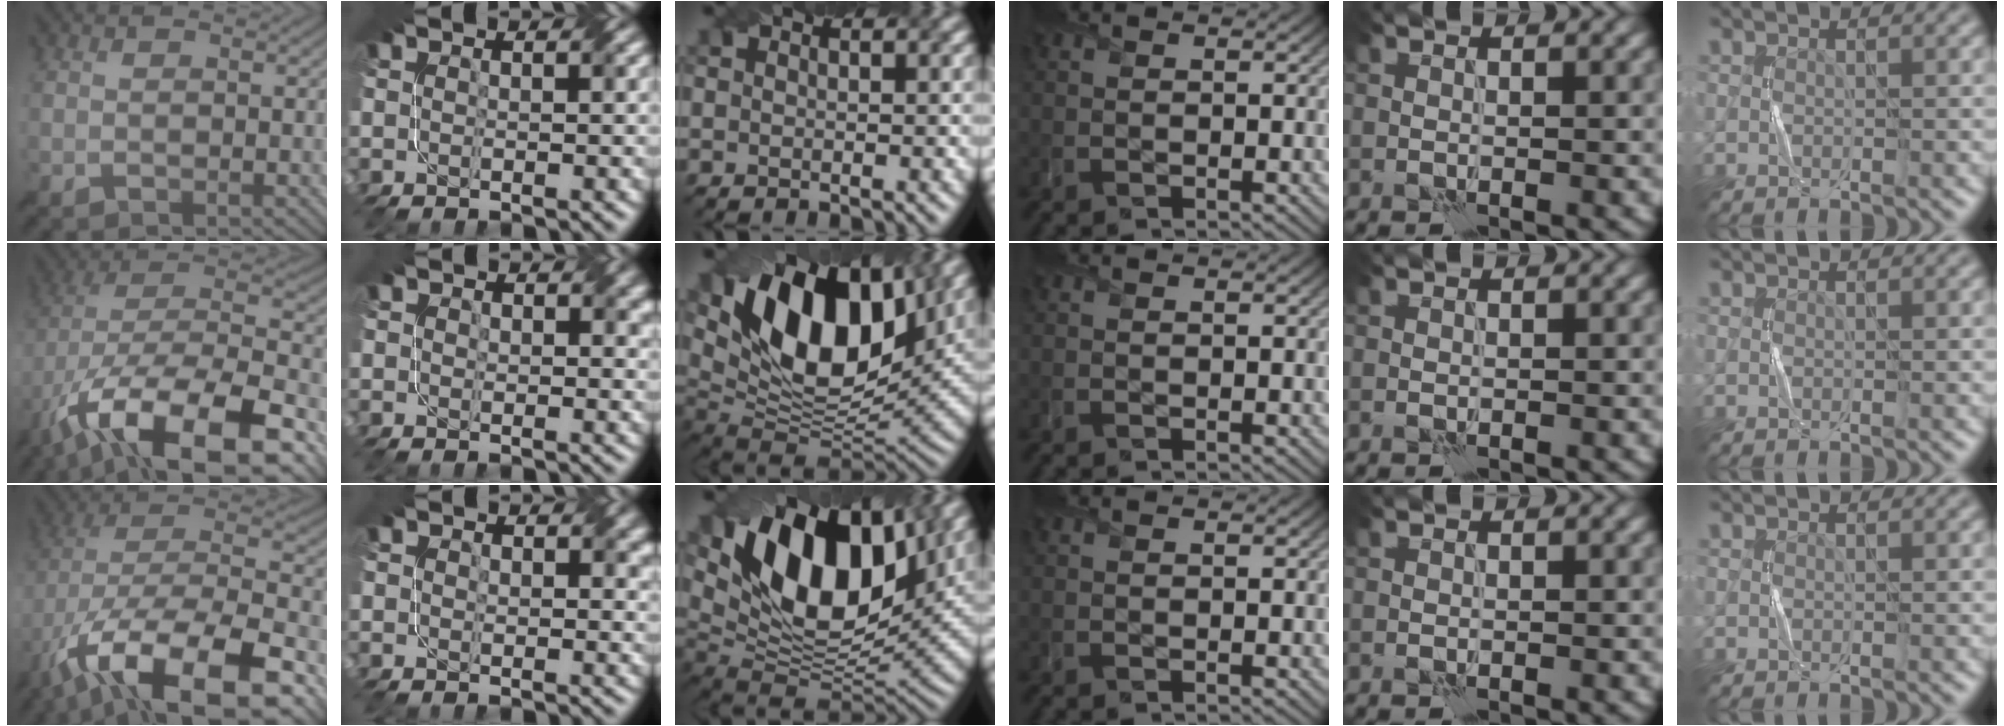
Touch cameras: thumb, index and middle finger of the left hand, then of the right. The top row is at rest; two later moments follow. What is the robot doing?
{"motion": "twist", "object": "screw"}